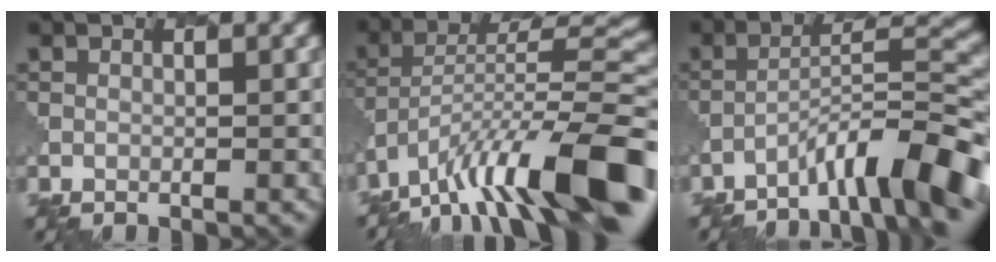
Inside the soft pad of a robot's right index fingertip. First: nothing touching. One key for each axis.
{"total": 14.3, "fx": -8.5, "fy": 4.0, "fz": 10.7, "tx": -0.174, "ty": 0.021, "tz": -0.145}
{"total": 8.9, "fx": -5.8, "fy": 1.3, "fz": 6.7, "tx": -0.097, "ty": 0.016, "tz": -0.090}